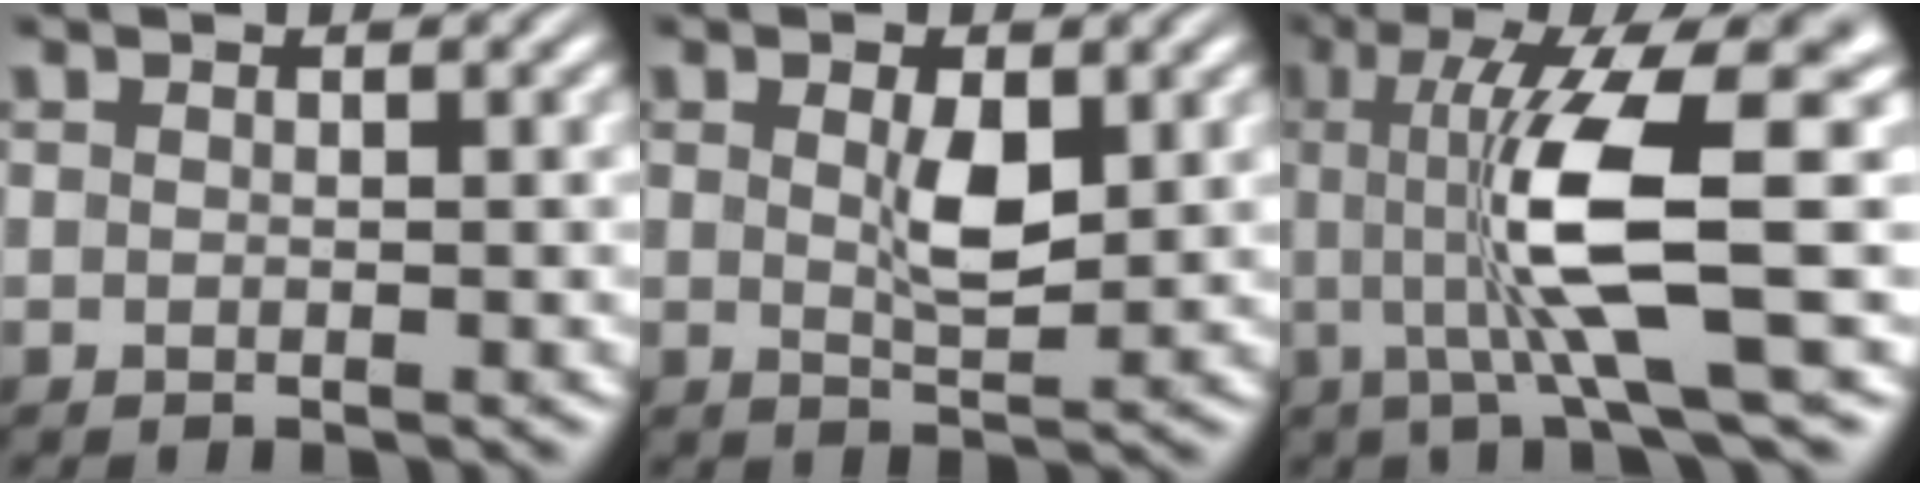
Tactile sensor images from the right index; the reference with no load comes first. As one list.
[{"total": 2.7, "force": [0.6, 1.0, 2.4], "torque": [-0.045, -0.018, 0.016]}, {"total": 10.2, "force": [1.0, 2.0, 10.0], "torque": [-0.173, 0.007, 0.014]}]